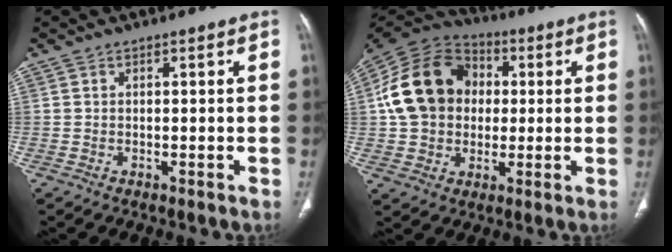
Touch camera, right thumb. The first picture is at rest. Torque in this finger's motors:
{"motor_torque": [-0.65, 1.23, 1.08, -0.46, 0.18]}